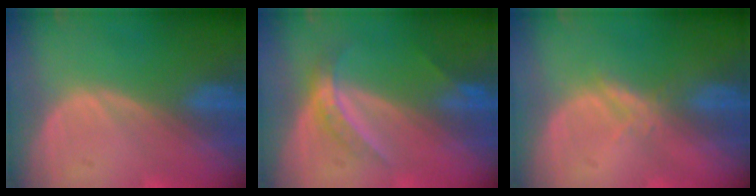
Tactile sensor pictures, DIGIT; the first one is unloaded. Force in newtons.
{"total": 4.5, "press": 4.0, "slide": 2.1}
{"total": 1.7, "press": 1.7, "slide": 0.1}